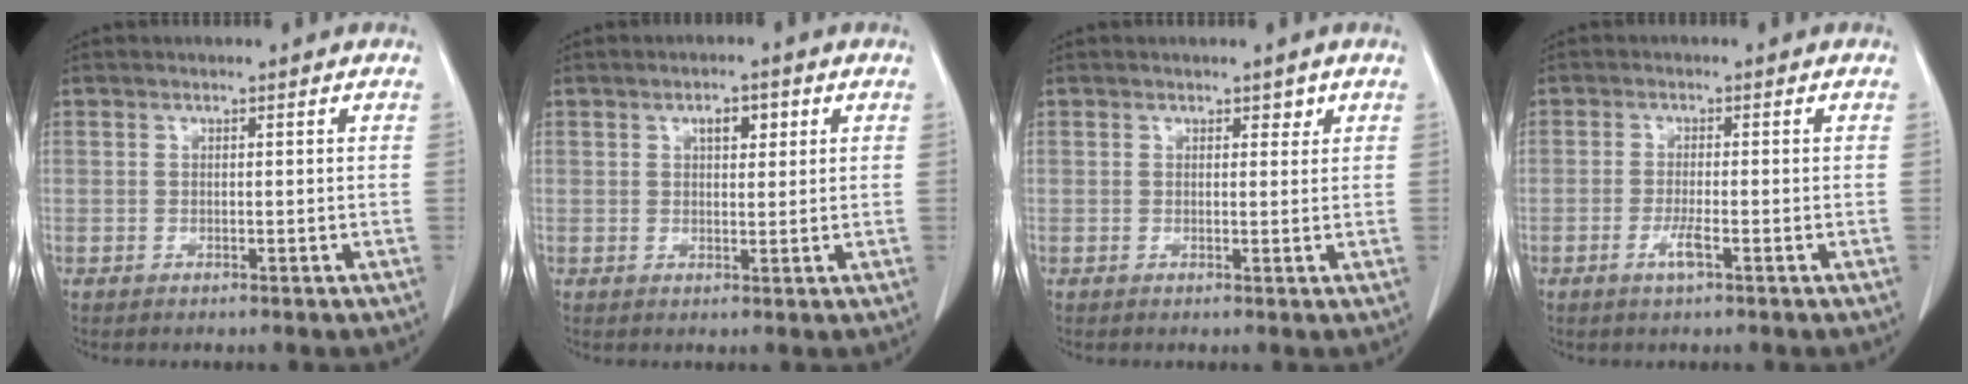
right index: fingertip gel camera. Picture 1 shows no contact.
{"total": 3.7, "force": [1.5, 1.9, 2.8], "torque": [-0.047, 0.007, 0.024]}
{"total": 1.8, "force": [1.0, 1.3, 0.9], "torque": [-0.015, 0.007, 0.017]}
{"total": 3.1, "force": [-1.4, 0.6, 2.7], "torque": [-0.053, -0.001, -0.026]}